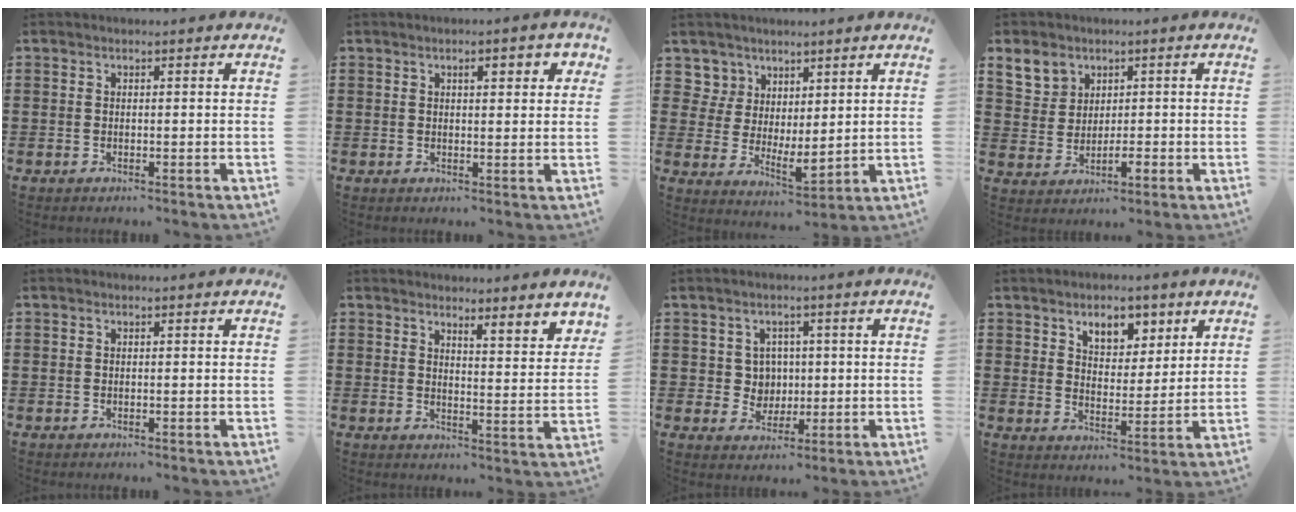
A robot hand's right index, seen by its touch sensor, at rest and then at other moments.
{"total": 2.7, "force": [1.0, 0.8, 2.4], "torque": [-0.032, 0.001, 0.010]}
{"total": 5.1, "force": [3.7, 3.5, 0.2], "torque": [-0.036, -0.024, 0.070]}
{"total": 6.0, "force": [2.5, 5.0, 1.9], "torque": [-0.052, 0.017, 0.048]}
{"total": 0.0}
{"total": 3.1, "force": [3.1, 0.3, 0.4], "torque": [-0.021, -0.011, 0.055]}
{"total": 3.9, "force": [0.6, 3.7, 1.1], "torque": [-0.031, 0.009, 0.007]}
{"total": 5.8, "force": [3.9, 3.4, 2.6], "torque": [-0.046, -0.002, 0.065]}